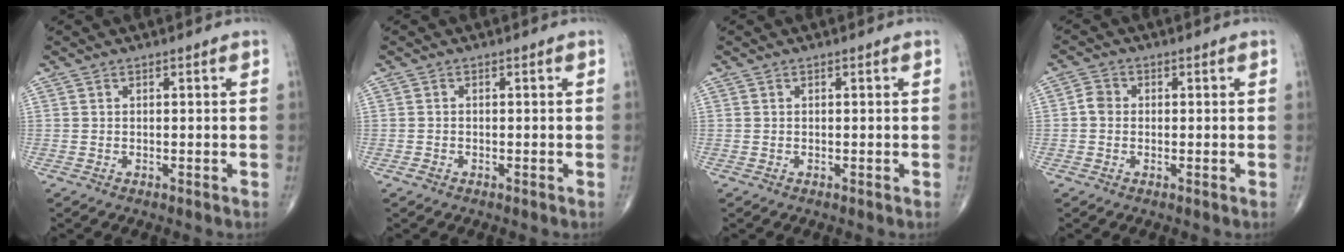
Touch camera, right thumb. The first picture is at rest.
{"total": 0.8, "force": [-0.5, 0.5, 0.3], "torque": [-0.007, 0.002, -0.010]}
{"total": 0.0}
{"total": 2.6, "force": [-0.2, 2.2, 1.3], "torque": [-0.015, 0.006, -0.010]}